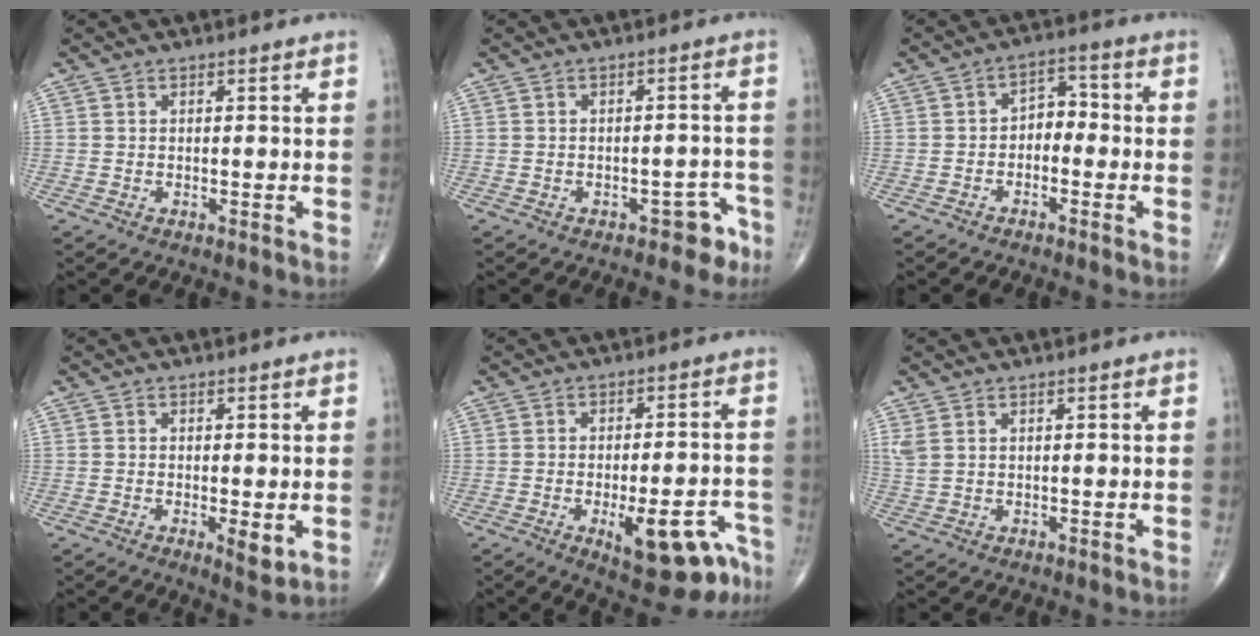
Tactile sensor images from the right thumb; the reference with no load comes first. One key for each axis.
{"total": 4.3, "fx": -2.9, "fy": 2.4, "fz": 2.1, "tx": 0.000, "ty": 0.035, "tz": -0.035}
{"total": 4.4, "fx": -1.3, "fy": 3.0, "fz": 2.9, "tx": -0.025, "ty": 0.030, "tz": -0.034}
{"total": 3.6, "fx": -0.8, "fy": 1.2, "fz": 3.3, "tx": -0.052, "ty": -0.012, "tz": -0.014}
{"total": 13.7, "fx": -7.2, "fy": 5.1, "fz": 10.4, "tx": -0.109, "ty": 0.038, "tz": -0.090}
{"total": 2.0, "fx": 1.0, "fy": 0.9, "fz": 1.4, "tx": -0.040, "ty": 0.007, "tz": 0.030}